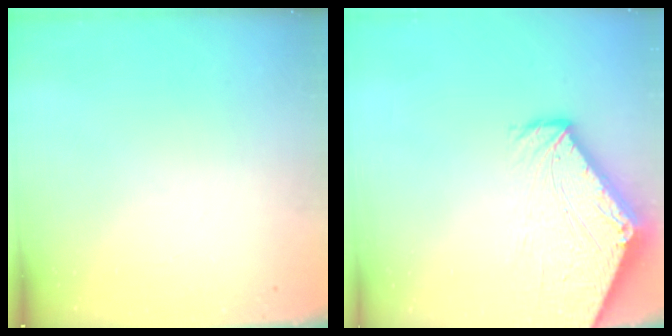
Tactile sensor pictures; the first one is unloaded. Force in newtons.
{"total": 10.9, "press": 10.8, "slide": 1.2}